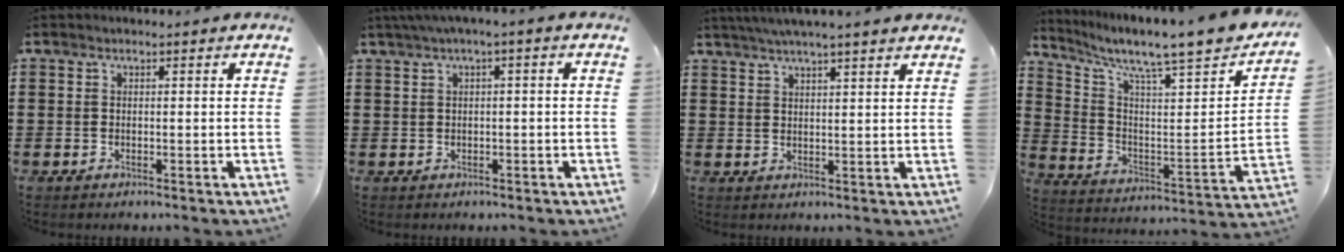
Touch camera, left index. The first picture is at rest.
{"total": 1.9, "force": [-0.3, 0.0, 1.8], "torque": [-0.030, -0.004, -0.006]}
{"total": 3.8, "force": [3.3, -0.5, 1.6], "torque": [-0.042, -0.006, 0.060]}
{"total": 8.1, "force": [6.9, 0.3, 4.2], "torque": [-0.092, -0.071, 0.103]}